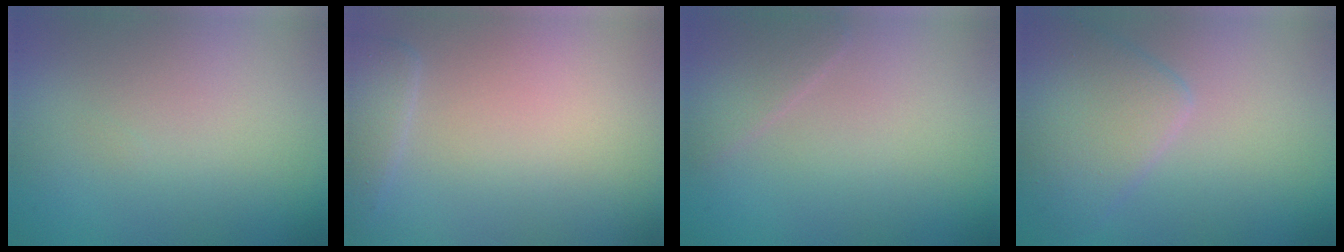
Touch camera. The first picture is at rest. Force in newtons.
{"total": 1.2, "press": 1.2, "slide": 0.1}
{"total": 2.1, "press": 2.1, "slide": 0.1}
{"total": 4.7, "press": 4.7, "slide": 0.1}